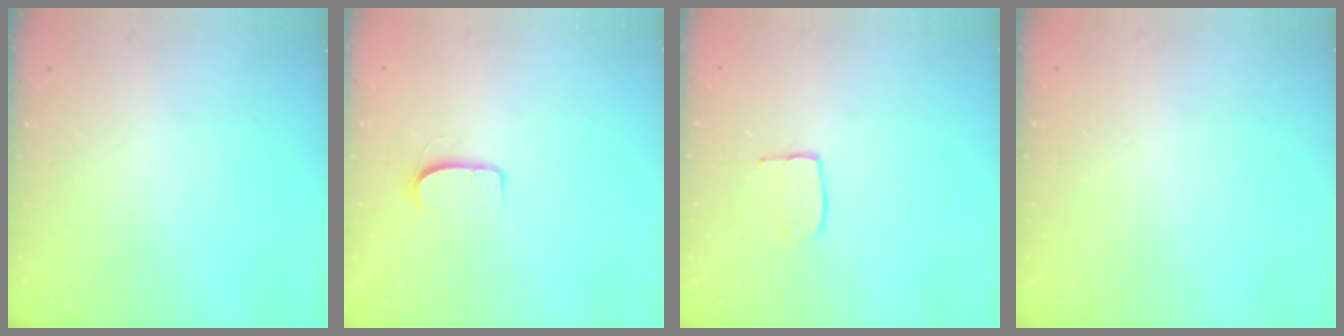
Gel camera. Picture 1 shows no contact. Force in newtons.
{"total": 7.0, "press": 7.0, "slide": 0.5}
{"total": 6.3, "press": 6.3, "slide": 0.4}
{"total": 0.0}